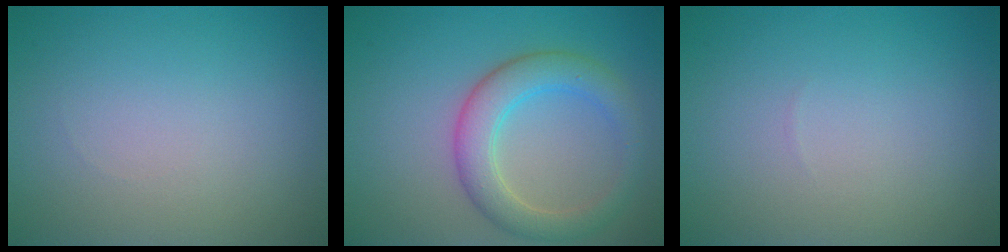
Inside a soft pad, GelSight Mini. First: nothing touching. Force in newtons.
{"total": 4.5, "press": 4.5, "slide": 0.2}
{"total": 0.0}